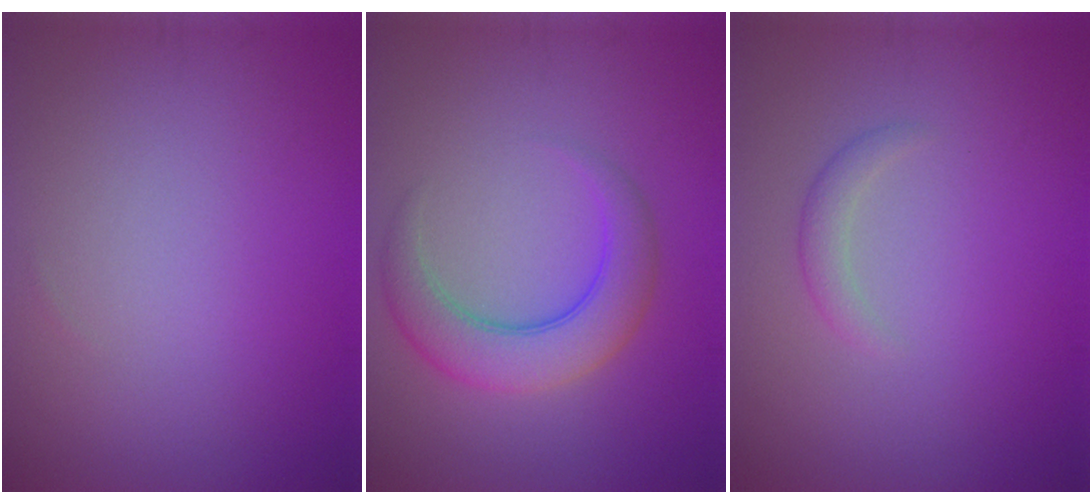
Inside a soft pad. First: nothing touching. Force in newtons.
{"total": 5.0, "press": 5.0, "slide": 0.2}
{"total": 1.3, "press": 1.3, "slide": 0.1}